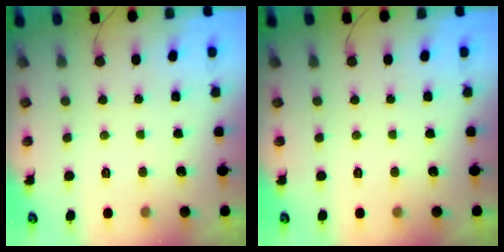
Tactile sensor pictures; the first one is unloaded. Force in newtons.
{"total": 0.0}